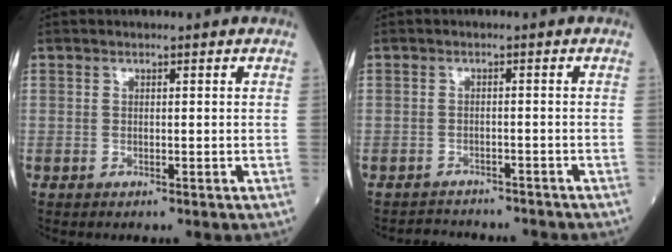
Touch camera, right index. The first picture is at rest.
{"total": 5.4, "force": [-5.1, 1.6, 0.6], "torque": [-0.011, -0.001, -0.065]}